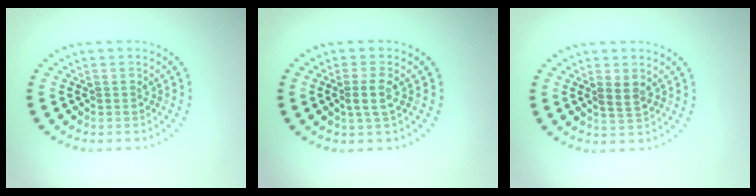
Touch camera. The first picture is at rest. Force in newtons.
{"total": 1.6, "press": 1.4, "slide": 0.9}
{"total": 0.9, "press": 0.8, "slide": 0.4}